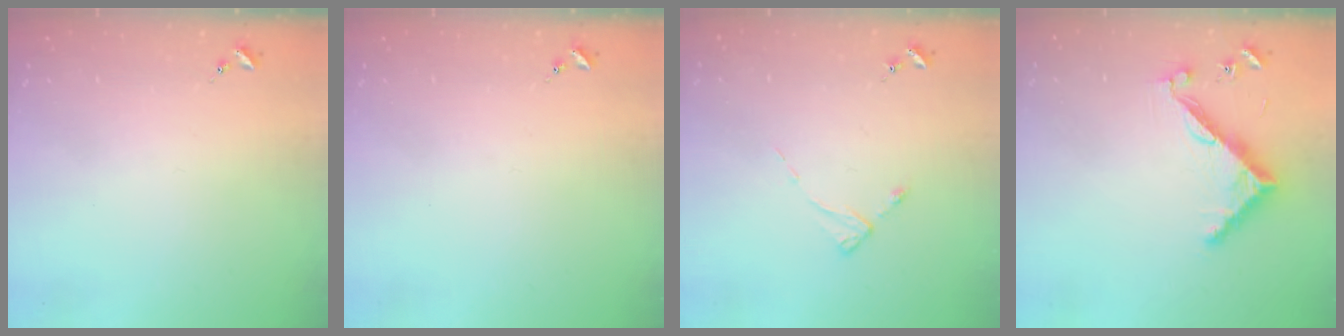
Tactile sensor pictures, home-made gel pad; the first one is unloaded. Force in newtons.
{"total": 0.0}
{"total": 2.3, "press": 2.3, "slide": 0.4}
{"total": 8.9, "press": 8.9, "slide": 0.8}